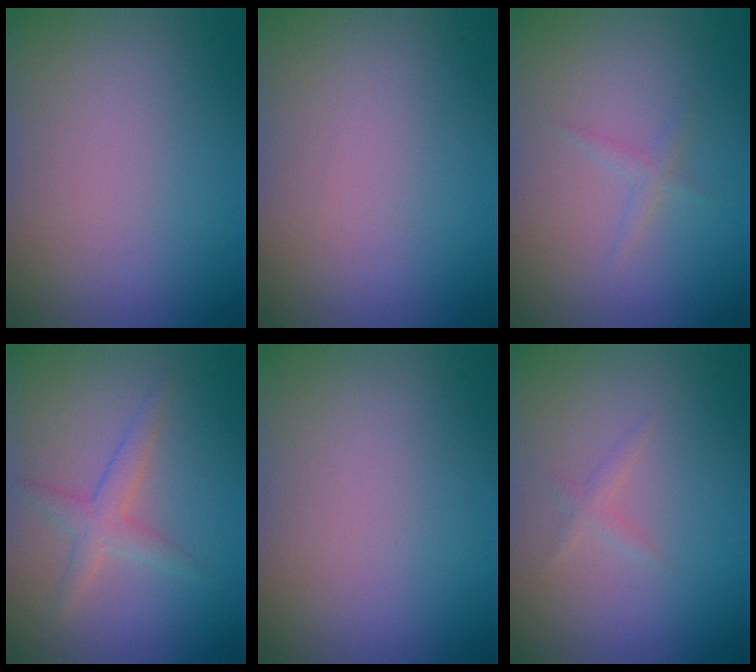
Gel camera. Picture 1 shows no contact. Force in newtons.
{"total": 0.0}
{"total": 0.9, "press": 0.9, "slide": 0.1}
{"total": 2.2, "press": 2.2, "slide": 0.1}
{"total": 0.0}
{"total": 0.8, "press": 0.8, "slide": 0.0}